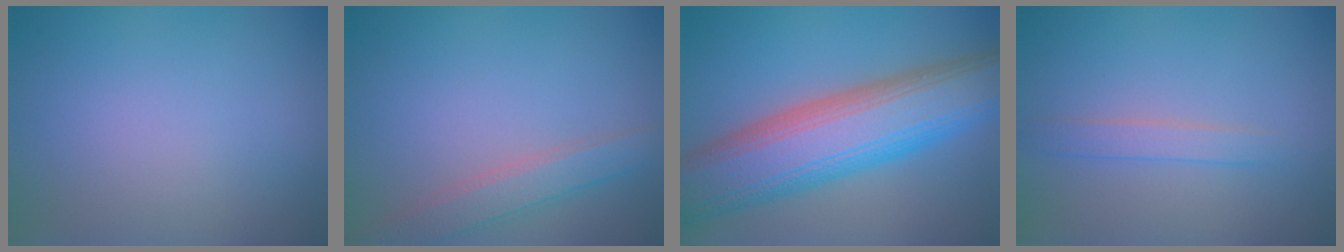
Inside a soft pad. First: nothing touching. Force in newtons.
{"total": 2.9, "press": 2.9, "slide": 0.2}
{"total": 11.7, "press": 11.6, "slide": 0.3}
{"total": 1.6, "press": 1.6, "slide": 0.1}